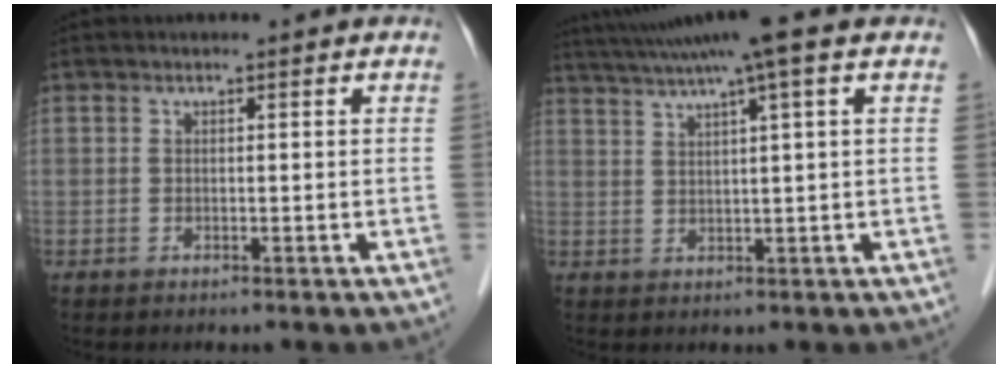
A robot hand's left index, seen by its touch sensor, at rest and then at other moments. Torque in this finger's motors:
{"motor_torque": [0.50, -0.90, 0.66, 0.18]}